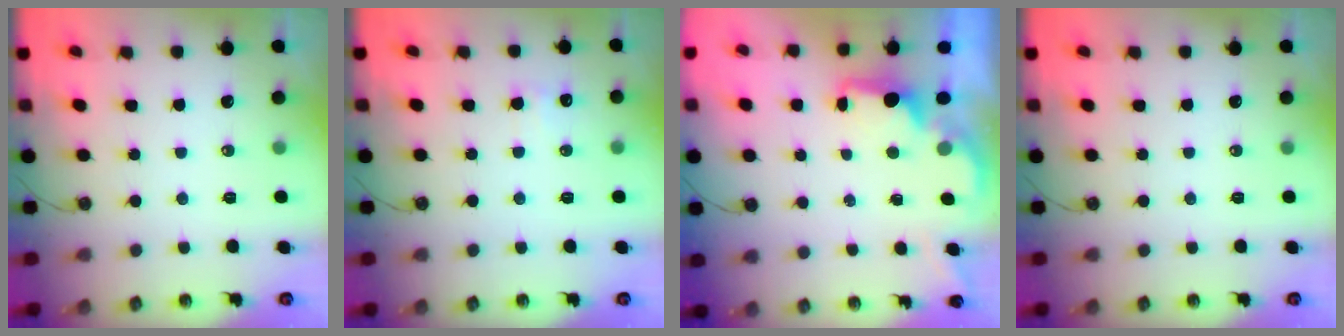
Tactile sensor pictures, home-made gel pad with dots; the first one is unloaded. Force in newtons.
{"total": 7.3, "press": 7.2, "slide": 1.1}
{"total": 1.7, "press": 1.5, "slide": 0.8}
{"total": 0.0}